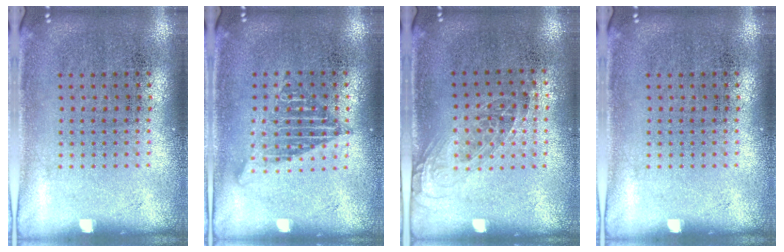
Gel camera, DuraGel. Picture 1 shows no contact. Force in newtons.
{"total": 1.2, "press": 1.2, "slide": 0.1}
{"total": 1.1, "press": 0.9, "slide": 0.5}
{"total": 0.0}